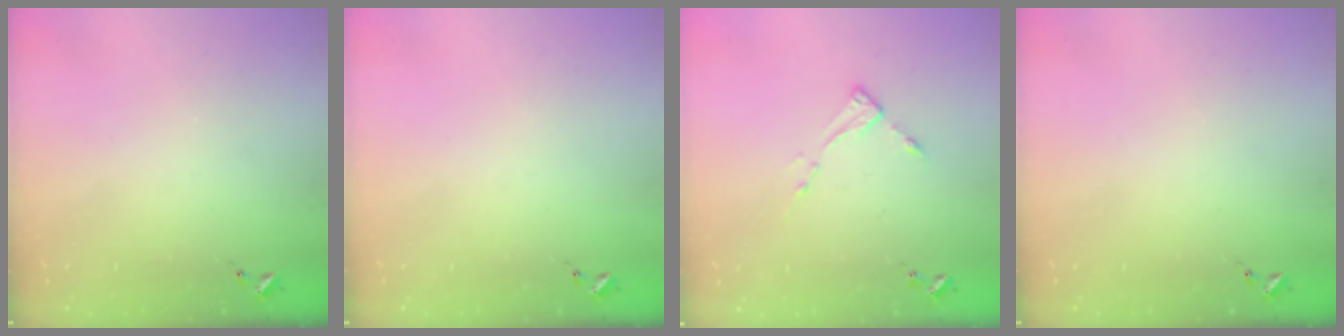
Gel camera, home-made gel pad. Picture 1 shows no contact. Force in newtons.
{"total": 0.0}
{"total": 3.4, "press": 3.4, "slide": 0.4}
{"total": 0.0}